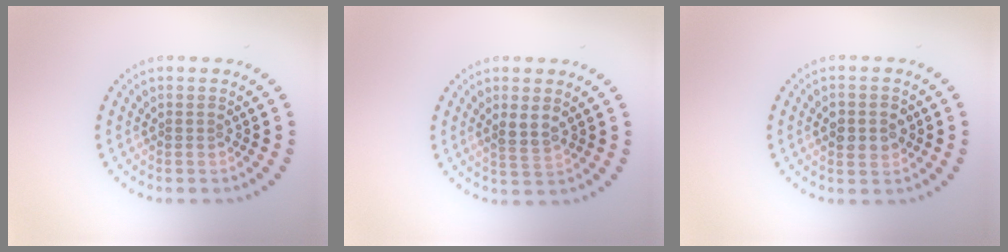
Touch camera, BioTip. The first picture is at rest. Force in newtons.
{"total": 1.9, "press": 1.7, "slide": 0.8}
{"total": 2.4, "press": 2.4, "slide": 0.1}